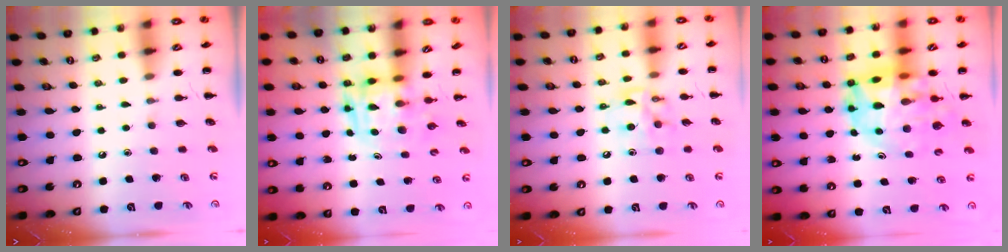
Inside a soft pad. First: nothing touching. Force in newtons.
{"total": 3.8, "press": 3.7, "slide": 0.7}
{"total": 10.4, "press": 10.3, "slide": 1.1}
{"total": 16.5, "press": 15.8, "slide": 4.7}